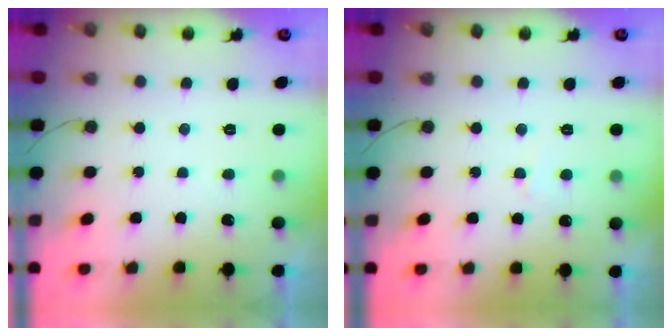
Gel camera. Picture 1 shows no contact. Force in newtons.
{"total": 2.6, "press": 2.6, "slide": 0.1}